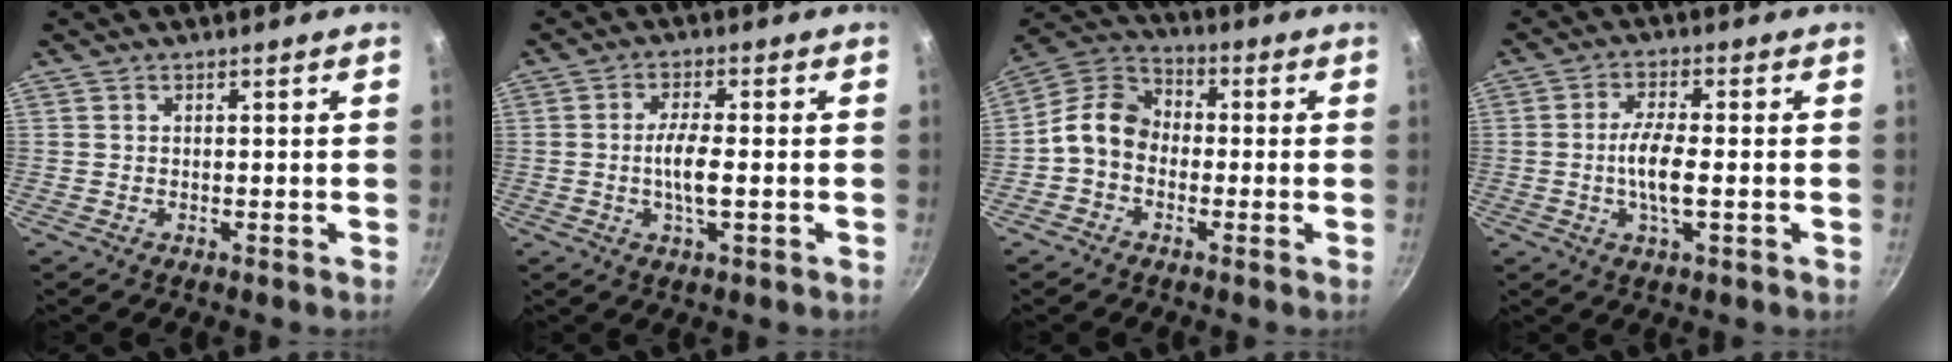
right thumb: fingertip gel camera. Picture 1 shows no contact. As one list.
[{"total": 5.5, "force": [-0.8, 1.4, 5.2], "torque": [-0.107, 0.004, -0.018]}, {"total": 9.0, "force": [-1.7, 7.2, 5.2], "torque": [-0.069, 0.038, -0.057]}, {"total": 6.8, "force": [-1.0, 1.9, 6.5], "torque": [-0.134, 0.006, -0.025]}]